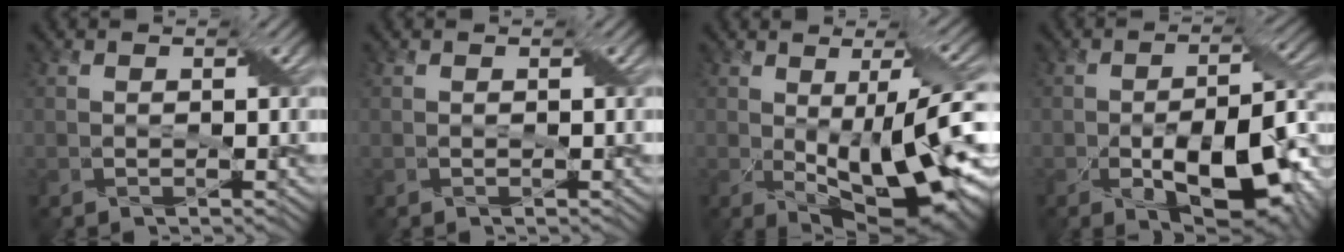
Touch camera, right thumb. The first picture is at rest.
{"total": 0.0}
{"total": 14.6, "force": [-1.8, 5.4, 13.4], "torque": [-0.204, -0.026, -0.009]}
{"total": 12.6, "force": [-4.5, 4.7, 10.8], "torque": [-0.173, -0.016, -0.071]}